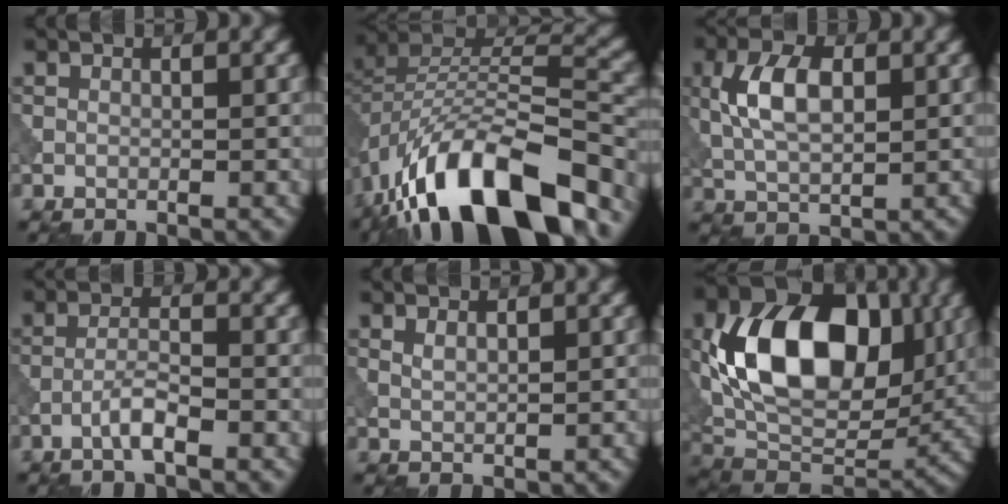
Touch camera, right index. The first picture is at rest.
{"total": 15.0, "force": [-9.9, 5.7, 9.7], "torque": [-0.169, 0.016, -0.166]}
{"total": 5.6, "force": [0.9, 3.0, 4.6], "torque": [-0.096, 0.007, 0.020]}
{"total": 2.4, "force": [-1.4, 0.4, 2.0], "torque": [-0.040, 0.009, -0.033]}
{"total": 1.2, "force": [0.7, 0.5, 0.8], "torque": [-0.019, -0.002, 0.019]}
{"total": 13.5, "force": [2.4, 8.9, 9.9], "torque": [-0.166, 0.001, 0.040]}